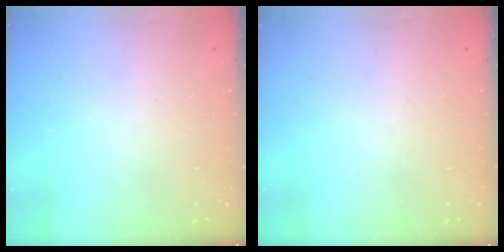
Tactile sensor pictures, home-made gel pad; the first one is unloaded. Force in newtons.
{"total": 0.0}